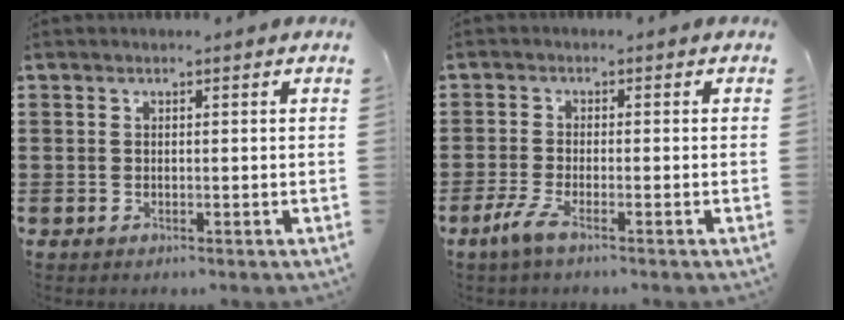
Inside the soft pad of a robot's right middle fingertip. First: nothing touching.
{"total": 3.4, "force": [-2.0, 0.5, 2.8], "torque": [-0.073, -0.011, -0.043]}